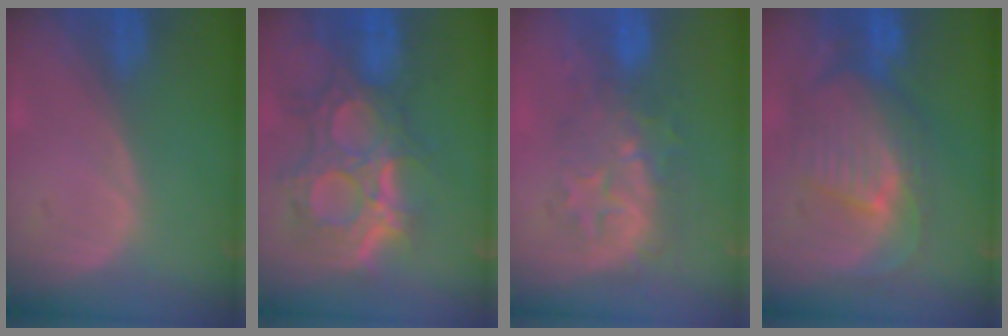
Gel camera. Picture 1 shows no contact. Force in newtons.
{"total": 12.1, "press": 10.8, "slide": 5.4}
{"total": 8.7, "press": 8.0, "slide": 3.5}
{"total": 10.2, "press": 9.2, "slide": 4.4}